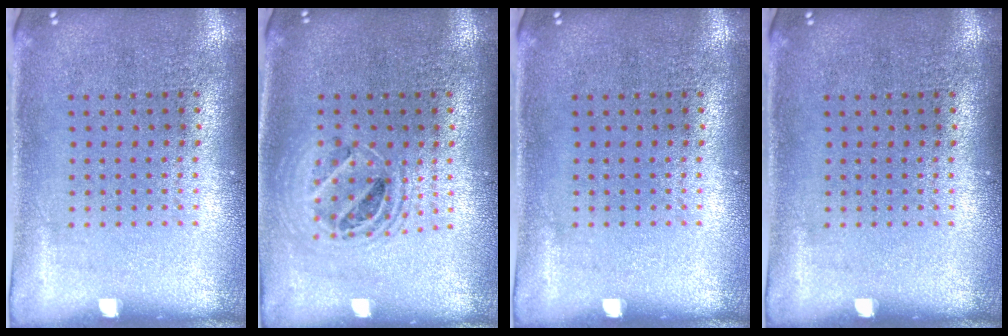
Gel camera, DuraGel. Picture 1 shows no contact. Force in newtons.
{"total": 1.5, "press": 1.3, "slide": 0.7}
{"total": 0.0}
{"total": 0.0}